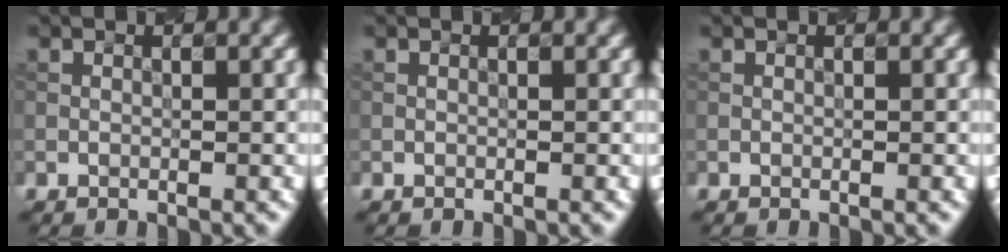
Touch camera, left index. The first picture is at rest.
{"total": 0.0}
{"total": 0.0}